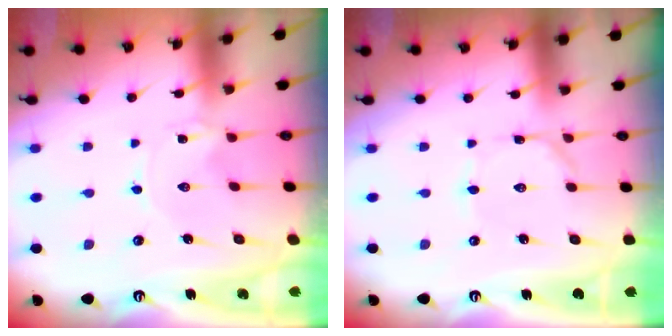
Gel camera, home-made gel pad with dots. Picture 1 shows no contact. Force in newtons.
{"total": 1.5, "press": 1.5, "slide": 0.1}